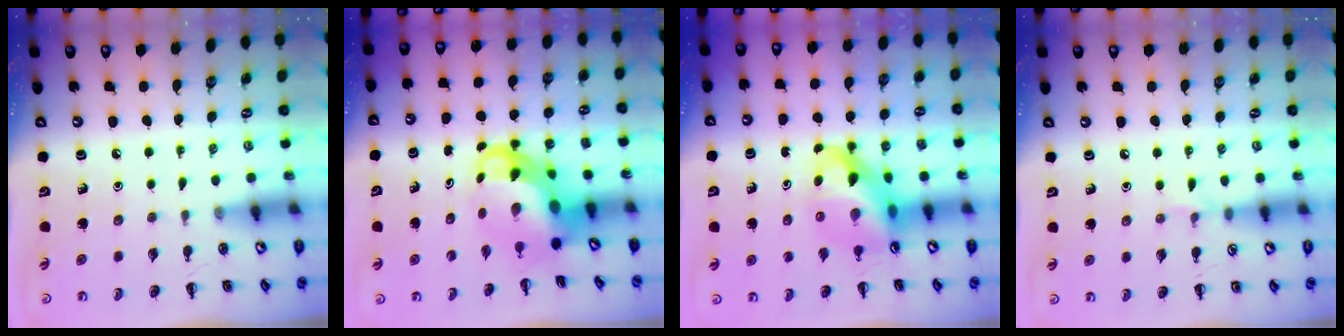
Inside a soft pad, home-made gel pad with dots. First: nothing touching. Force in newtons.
{"total": 7.1, "press": 6.8, "slide": 1.9}
{"total": 12.5, "press": 12.1, "slide": 3.4}
{"total": 4.3, "press": 4.0, "slide": 1.6}